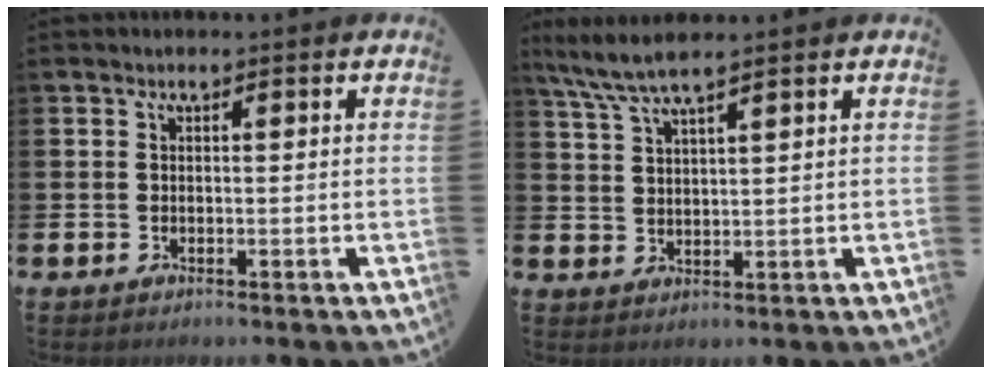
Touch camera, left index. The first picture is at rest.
{"total": 5.5, "force": [4.7, 0.2, 2.8], "torque": [-0.071, -0.010, 0.085]}